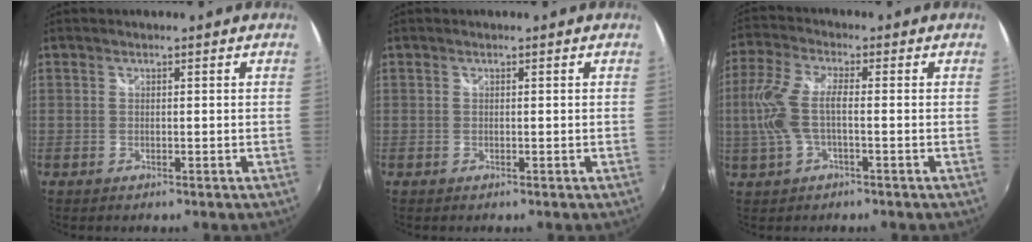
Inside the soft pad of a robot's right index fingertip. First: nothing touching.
{"total": 0.0}
{"total": 8.4, "force": [-1.0, 2.9, 7.8], "torque": [-0.175, 0.003, -0.017]}